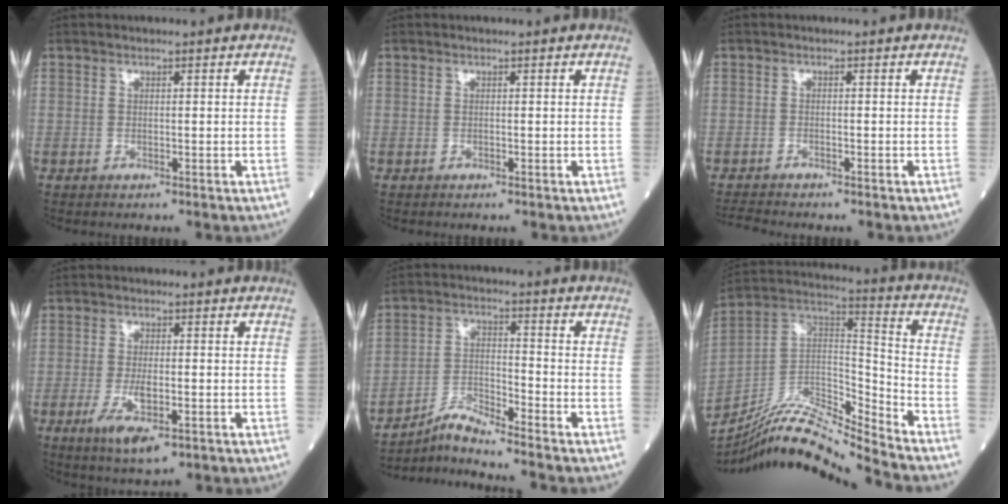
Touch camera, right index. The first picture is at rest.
{"total": 0.0}
{"total": 1.7, "force": [-1.7, 0.0, 0.0], "torque": [0.000, -0.009, -0.032]}
{"total": 5.8, "force": [-2.5, 1.5, 5.1], "torque": [-0.099, -0.012, -0.035]}
{"total": 5.9, "force": [-5.6, -1.5, 1.0], "torque": [-0.032, -0.010, -0.105]}
{"total": 16.1, "force": [-15.1, -0.5, 5.5], "torque": [-0.095, 0.046, -0.278]}